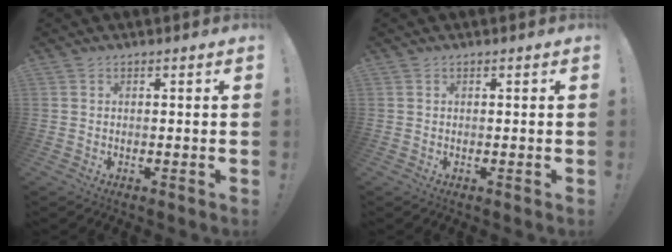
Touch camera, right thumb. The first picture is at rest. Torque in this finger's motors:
{"motor_torque": [-0.02, 0.02, 0.04, -0.04, 0.03]}